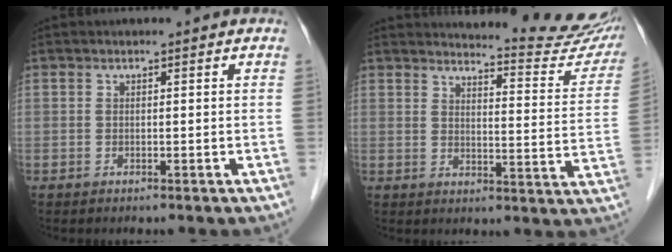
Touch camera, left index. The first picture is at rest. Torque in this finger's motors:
{"motor_torque": [0.83, -0.95, 0.31, 0.01]}